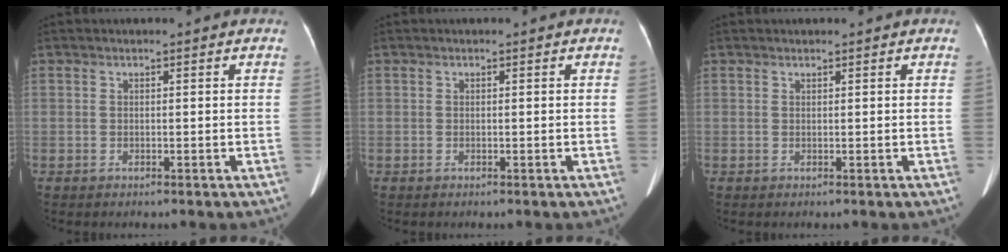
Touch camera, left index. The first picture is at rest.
{"total": 0.0}
{"total": 0.0}